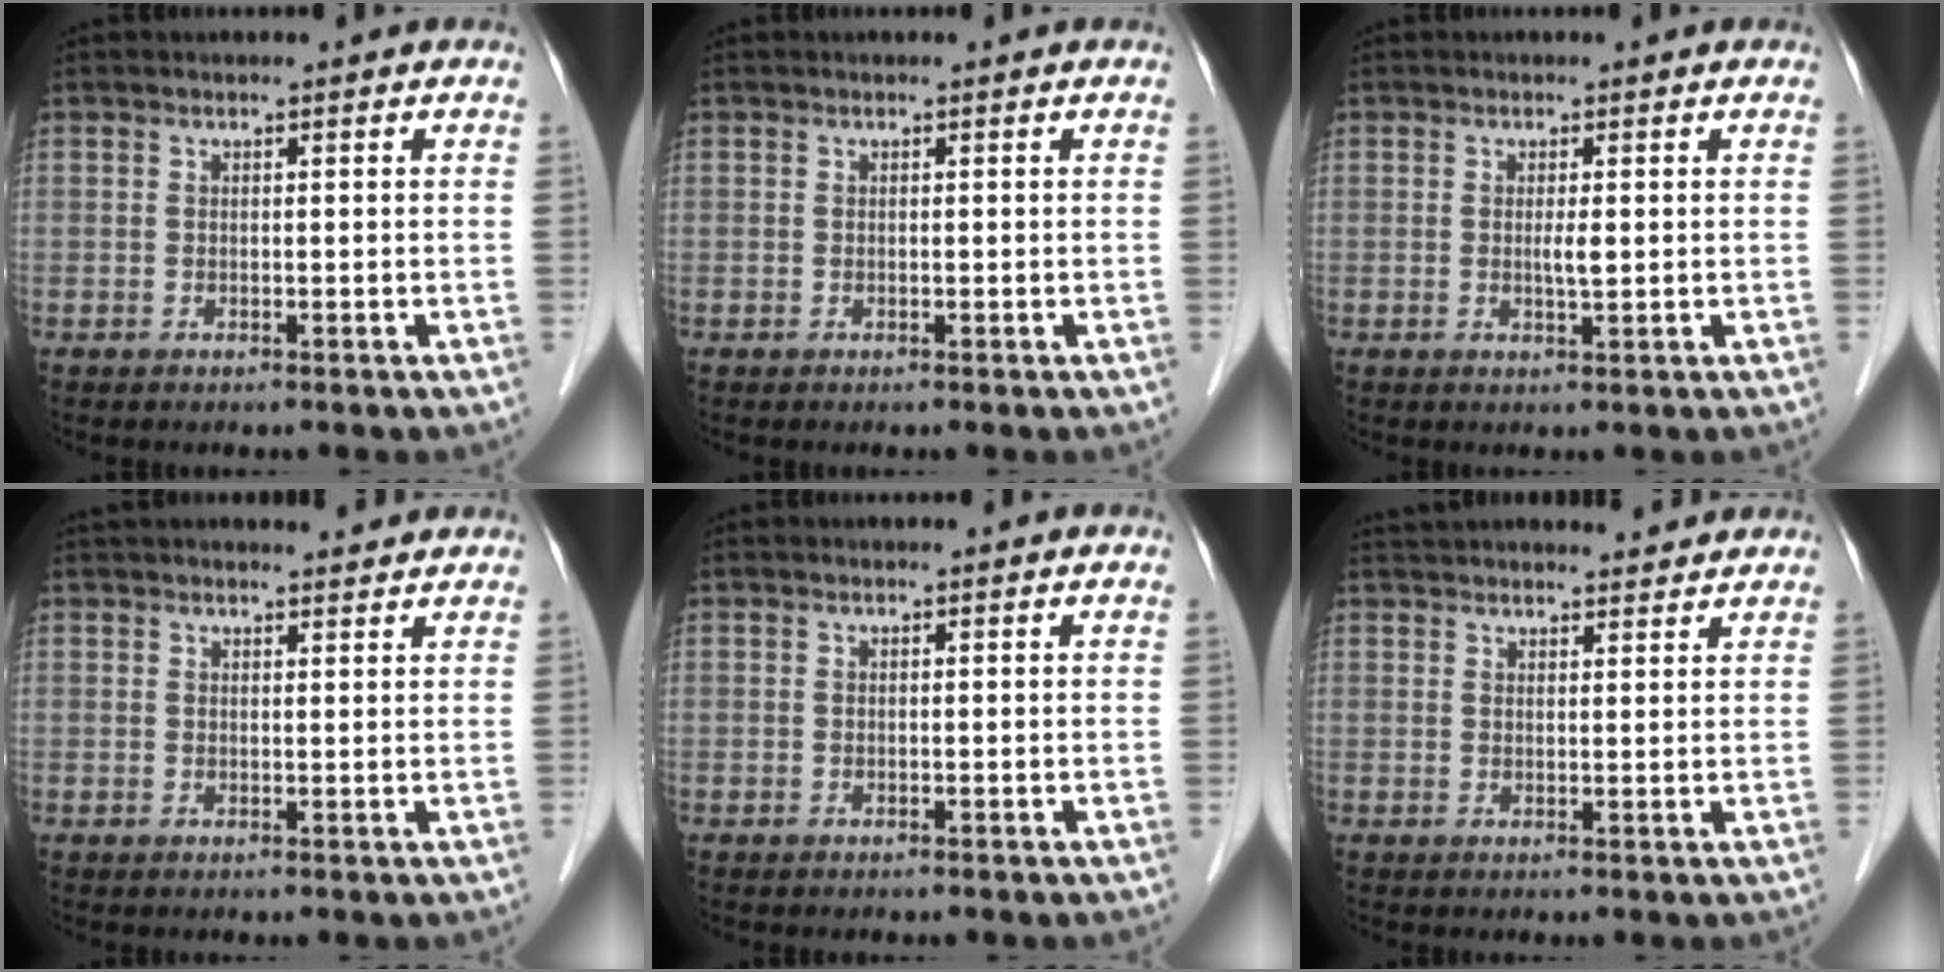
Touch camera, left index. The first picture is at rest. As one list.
[{"total": 0.0}, {"total": 1.6, "force": [0.2, 0.2, 1.6], "torque": [-0.031, -0.001, 0.003]}, {"total": 5.3, "force": [5.0, 0.8, 1.5], "torque": [-0.017, 0.024, 0.066]}, {"total": 0.0}, {"total": 8.8, "force": [8.3, 1.3, 2.4], "torque": [-0.034, 0.023, 0.117]}]